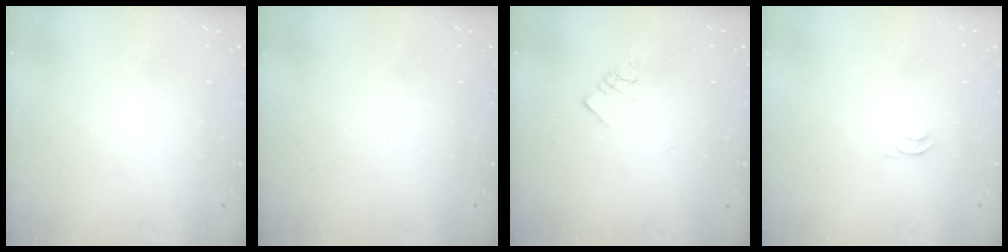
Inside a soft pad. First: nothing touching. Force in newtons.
{"total": 0.0}
{"total": 3.6, "press": 3.6, "slide": 0.3}
{"total": 3.8, "press": 3.7, "slide": 0.7}